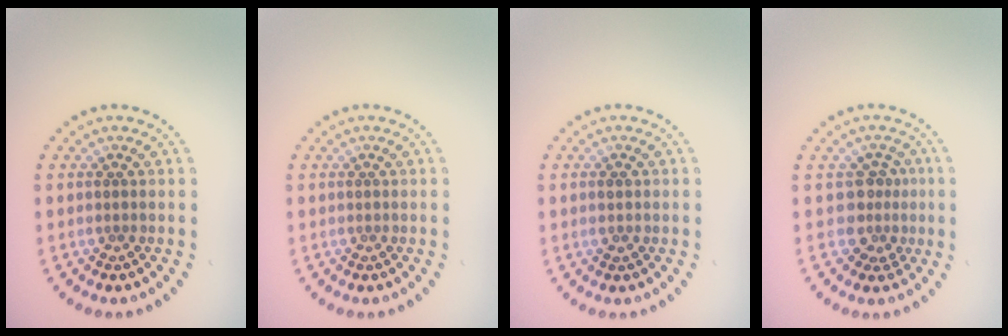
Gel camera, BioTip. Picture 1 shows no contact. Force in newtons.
{"total": 0.0}
{"total": 1.3, "press": 1.3, "slide": 0.1}
{"total": 2.5, "press": 1.9, "slide": 1.7}